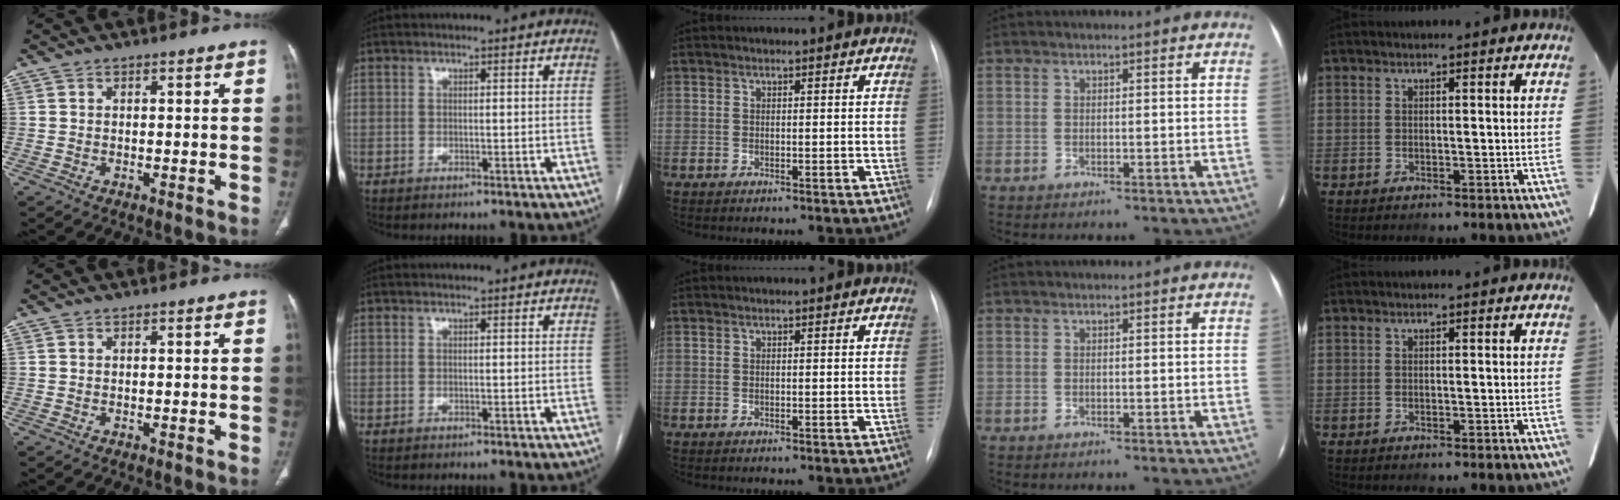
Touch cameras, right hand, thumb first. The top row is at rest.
{}